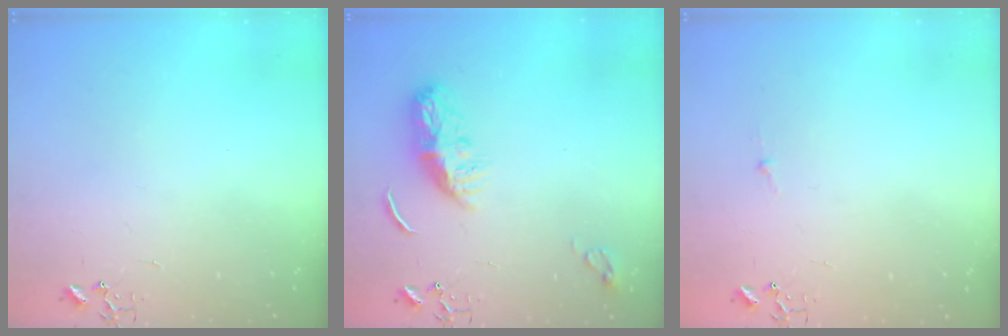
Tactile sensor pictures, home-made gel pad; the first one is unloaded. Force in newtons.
{"total": 9.1, "press": 9.1, "slide": 0.2}
{"total": 2.7, "press": 2.7, "slide": 0.3}